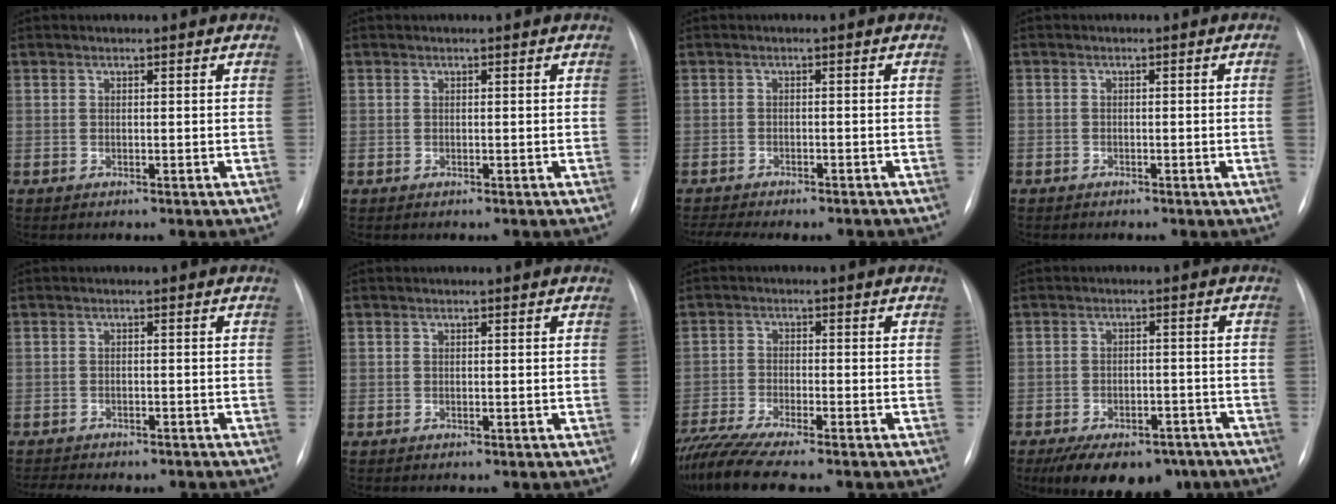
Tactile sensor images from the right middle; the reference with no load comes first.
{"total": 0.0}
{"total": 8.4, "force": [-7.4, 2.1, 3.3], "torque": [-0.044, 0.004, -0.098]}
{"total": 1.2, "force": [-0.5, -0.3, 1.1], "torque": [-0.018, 0.003, -0.010]}
{"total": 6.6, "force": [-5.9, 2.0, 2.3], "torque": [-0.031, 0.006, -0.073]}
{"total": 0.0}
{"total": 11.0, "force": [-9.3, 0.7, 5.7], "torque": [-0.102, -0.021, -0.155]}
{"total": 14.1, "force": [-10.1, 7.1, 6.8], "torque": [-0.116, 0.005, -0.138]}